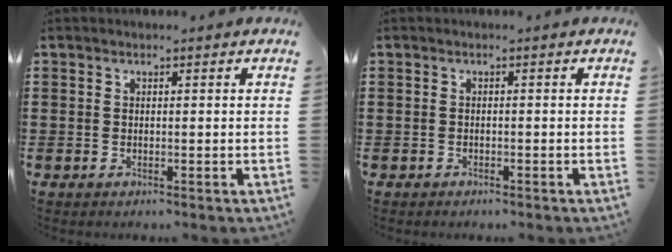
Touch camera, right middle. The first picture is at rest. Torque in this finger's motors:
{"motor_torque": [-0.70, 0.74, -0.03, -0.01]}